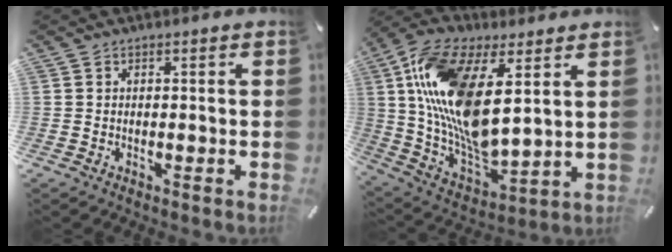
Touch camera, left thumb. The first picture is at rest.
{"total": 19.9, "force": [6.5, 9.4, 16.2], "torque": [-0.365, -0.032, 0.114]}